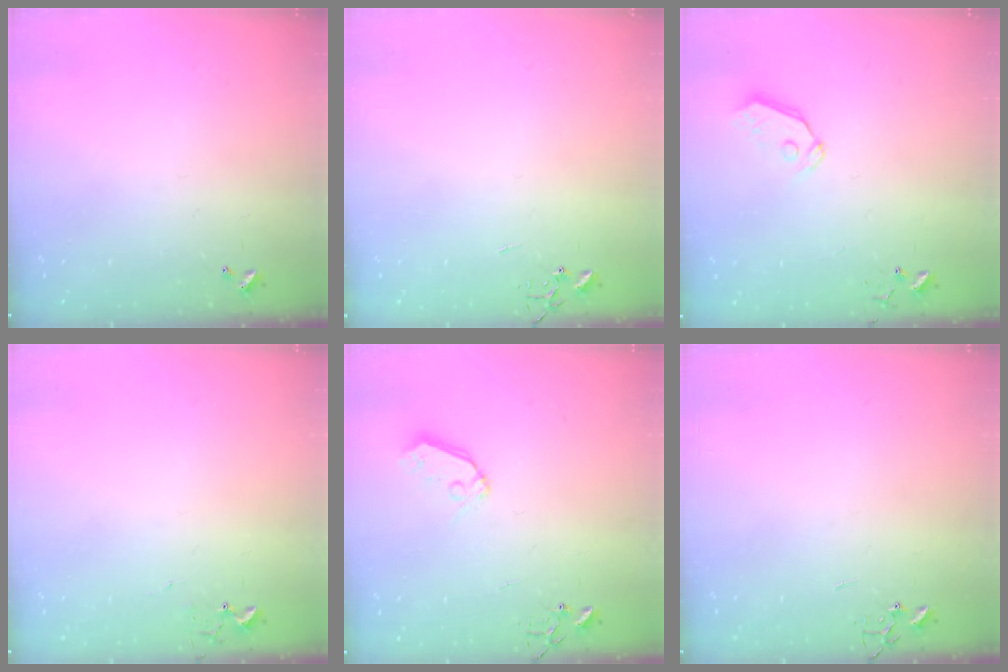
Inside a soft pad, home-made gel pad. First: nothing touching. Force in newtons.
{"total": 0.0}
{"total": 5.3, "press": 5.3, "slide": 0.2}
{"total": 5.4, "press": 5.4, "slide": 0.7}
{"total": 6.9, "press": 6.9, "slide": 0.5}
{"total": 0.0}